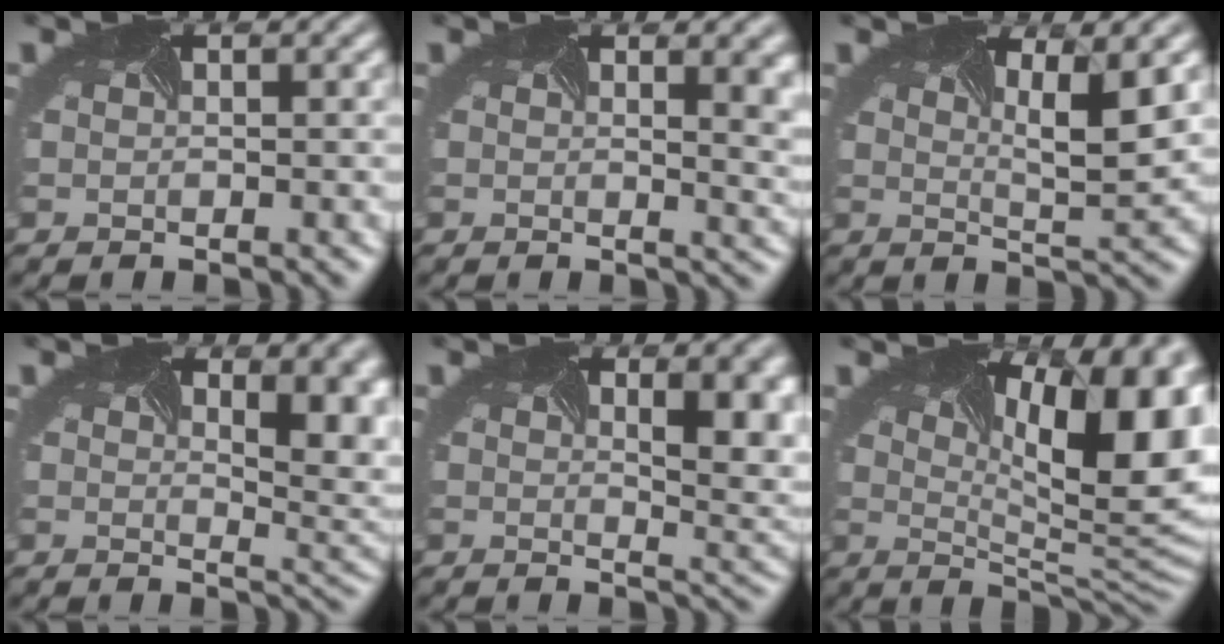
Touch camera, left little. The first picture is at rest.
{"total": 8.8, "force": [3.0, 4.7, 6.8], "torque": [-0.067, 0.020, 0.044]}
{"total": 3.8, "force": [1.1, 0.8, 3.6], "torque": [-0.042, -0.005, 0.012]}
{"total": 9.8, "force": [3.7, 4.9, 7.6], "torque": [-0.075, 0.022, 0.054]}
{"total": 8.0, "force": [2.4, 3.7, 6.7], "torque": [-0.063, 0.007, 0.034]}
{"total": 13.8, "force": [3.6, 5.3, 12.2], "torque": [-0.131, 0.011, 0.049]}